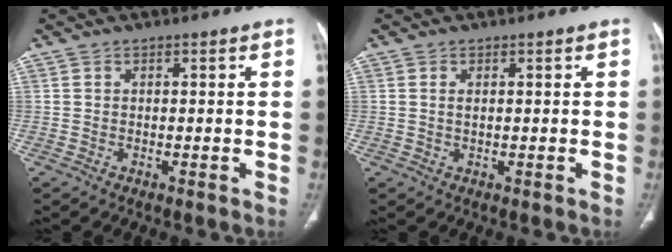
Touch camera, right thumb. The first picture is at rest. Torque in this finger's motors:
{"motor_torque": [-0.77, 0.28, 0.04, -0.07, 0.00]}